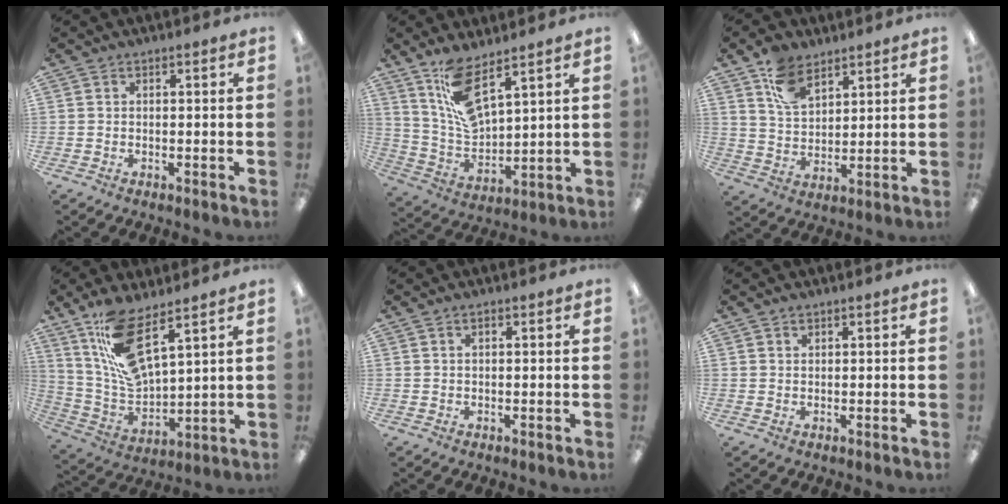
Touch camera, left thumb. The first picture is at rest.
{"total": 11.9, "force": [8.2, 4.5, 7.4], "torque": [-0.155, -0.039, 0.151]}
{"total": 9.6, "force": [6.3, 5.4, 4.7], "torque": [-0.095, -0.018, 0.120]}
{"total": 14.2, "force": [9.1, 4.8, 9.8], "torque": [-0.213, -0.045, 0.163]}
{"total": 0.8, "force": [0.4, 0.4, 0.6], "torque": [-0.013, 0.004, 0.006]}
{"total": 0.9, "force": [0.7, 0.5, 0.1], "torque": [-0.003, 0.000, 0.014]}